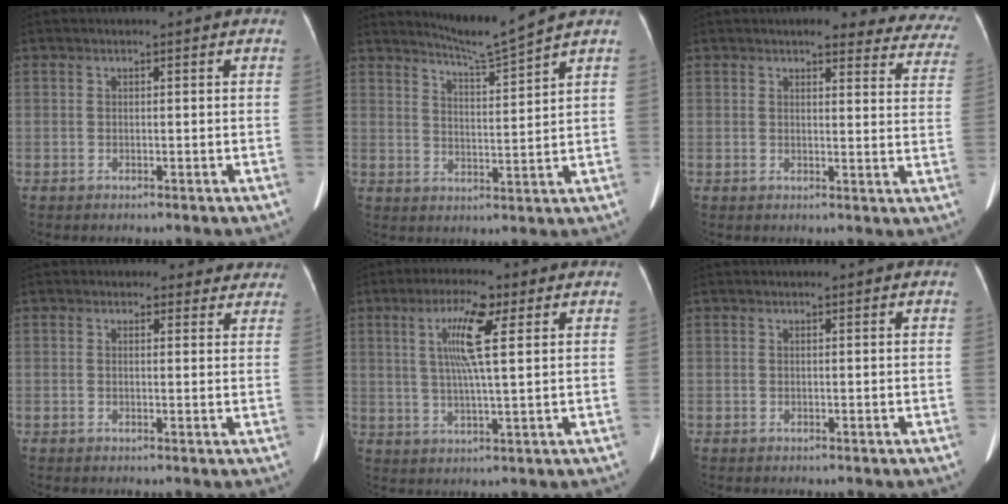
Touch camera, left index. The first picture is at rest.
{"total": 5.9, "force": [5.3, -2.4, 0.9], "torque": [-0.026, -0.030, 0.099]}
{"total": 16.1, "force": [14.8, 3.8, 4.9], "torque": [-0.013, -0.033, 0.136]}
{"total": 4.6, "force": [3.9, 2.5, 0.4], "torque": [0.013, -0.003, 0.025]}
{"total": 8.0, "force": [2.7, 0.5, 7.5], "torque": [-0.146, 0.004, 0.049]}
{"total": 0.0}